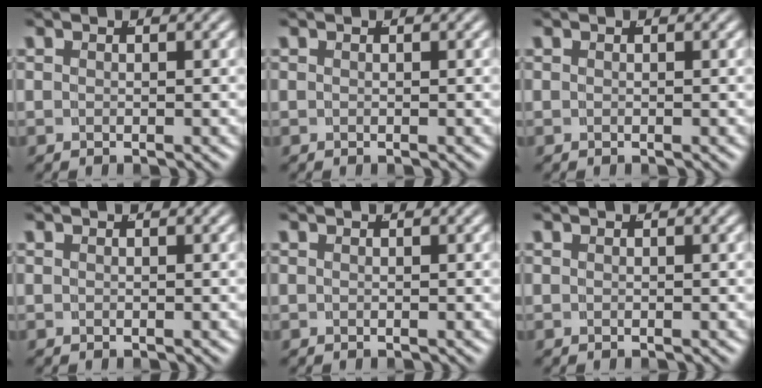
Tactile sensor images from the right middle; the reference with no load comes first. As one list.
[{"total": 0.0}, {"total": 0.0}, {"total": 0.0}, {"total": 0.0}, {"total": 0.0}]